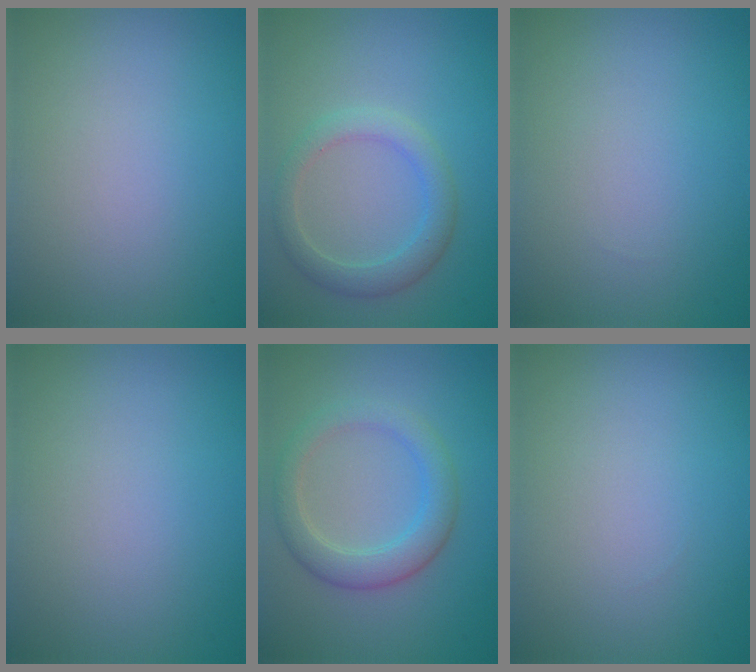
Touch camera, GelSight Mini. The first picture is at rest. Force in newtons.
{"total": 2.9, "press": 2.9, "slide": 0.2}
{"total": 0.0}
{"total": 0.0}
{"total": 3.7, "press": 3.7, "slide": 0.1}
{"total": 0.0}